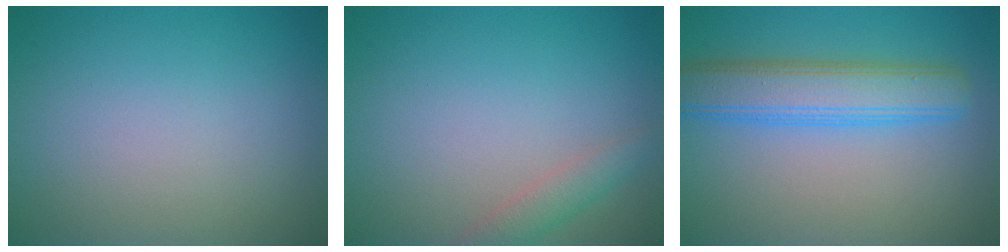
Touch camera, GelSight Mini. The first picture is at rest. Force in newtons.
{"total": 1.9, "press": 1.9, "slide": 0.1}
{"total": 5.7, "press": 5.7, "slide": 0.2}